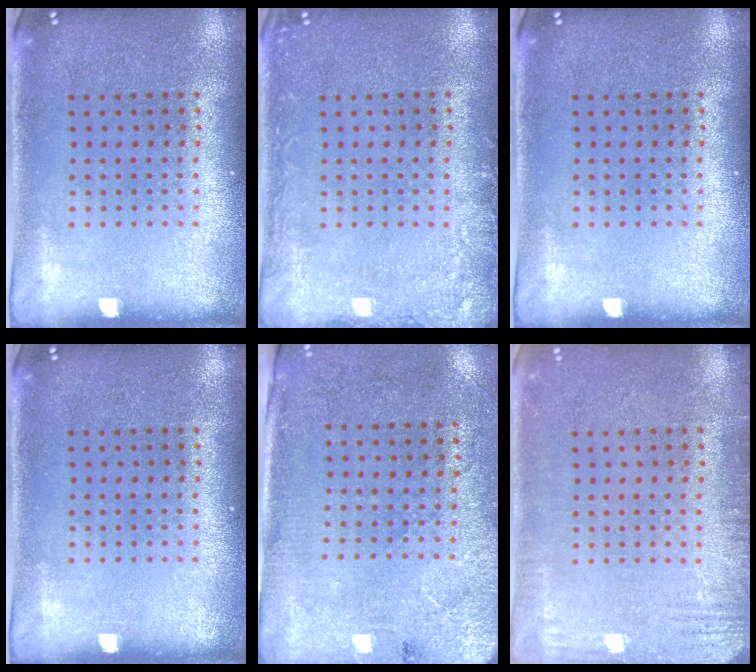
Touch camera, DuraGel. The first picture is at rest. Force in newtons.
{"total": 2.0, "press": 2.0, "slide": 0.2}
{"total": 0.0}
{"total": 0.0}
{"total": 2.7, "press": 2.3, "slide": 1.4}
{"total": 2.5, "press": 2.5, "slide": 0.4}